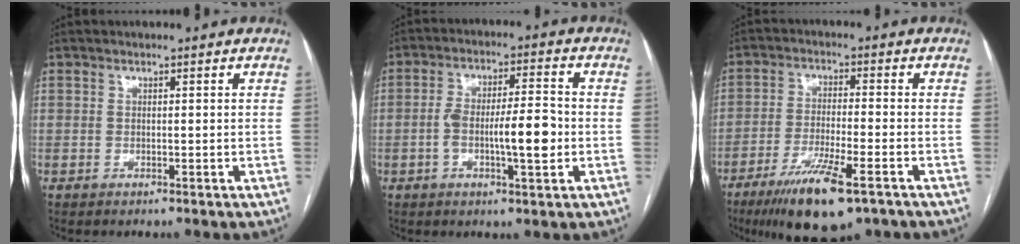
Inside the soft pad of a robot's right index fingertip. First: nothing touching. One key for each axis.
{"total": 8.9, "fx": -1.7, "fy": 1.8, "fz": 8.5, "tx": -0.146, "ty": 0.014, "tz": -0.028}
{"total": 12.0, "fx": -7.5, "fy": 2.0, "fz": 9.2, "tx": -0.164, "ty": -0.027, "tz": -0.122}